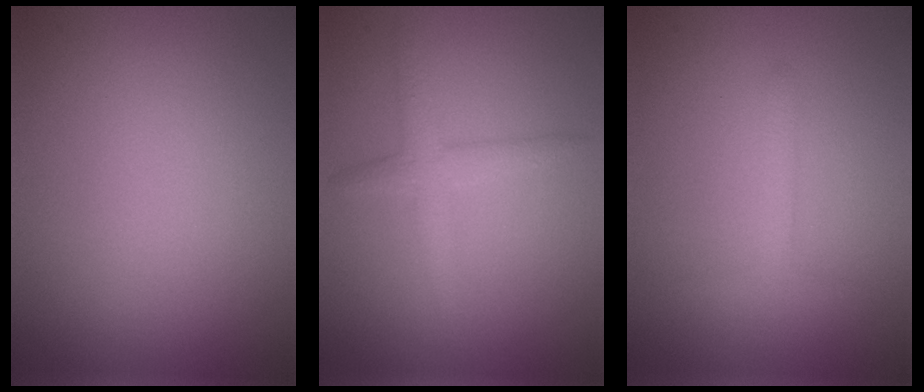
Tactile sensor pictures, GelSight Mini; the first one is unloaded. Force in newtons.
{"total": 2.2, "press": 2.2, "slide": 0.2}
{"total": 1.4, "press": 1.4, "slide": 0.1}